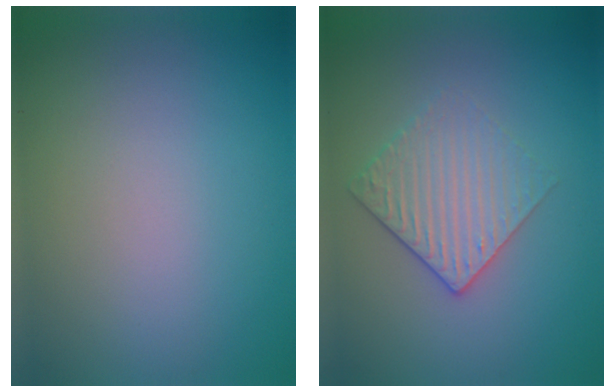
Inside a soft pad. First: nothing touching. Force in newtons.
{"total": 3.0, "press": 2.6, "slide": 1.6}